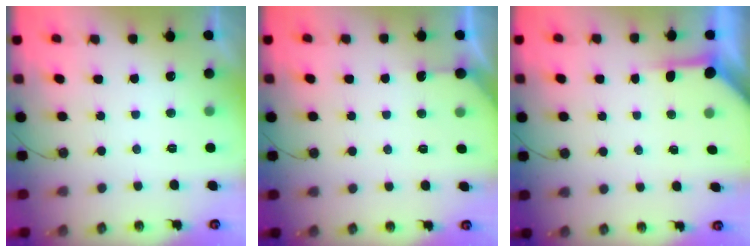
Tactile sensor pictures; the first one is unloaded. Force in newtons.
{"total": 4.1, "press": 4.1, "slide": 0.5}
{"total": 3.9, "press": 3.9, "slide": 0.4}